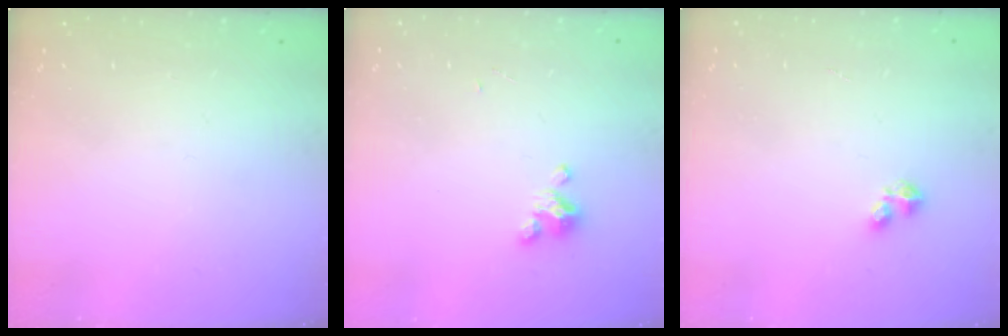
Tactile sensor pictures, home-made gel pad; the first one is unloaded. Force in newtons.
{"total": 2.3, "press": 2.2, "slide": 0.4}
{"total": 2.4, "press": 2.4, "slide": 0.5}